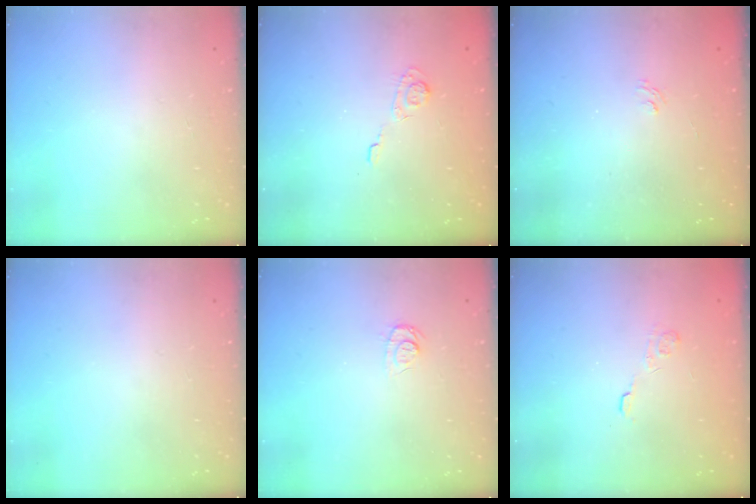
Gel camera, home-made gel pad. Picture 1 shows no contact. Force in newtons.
{"total": 3.2, "press": 2.8, "slide": 1.7}
{"total": 1.4, "press": 0.7, "slide": 1.1}
{"total": 0.0}
{"total": 6.6, "press": 6.6, "slide": 0.7}
{"total": 2.8, "press": 2.4, "slide": 1.5}